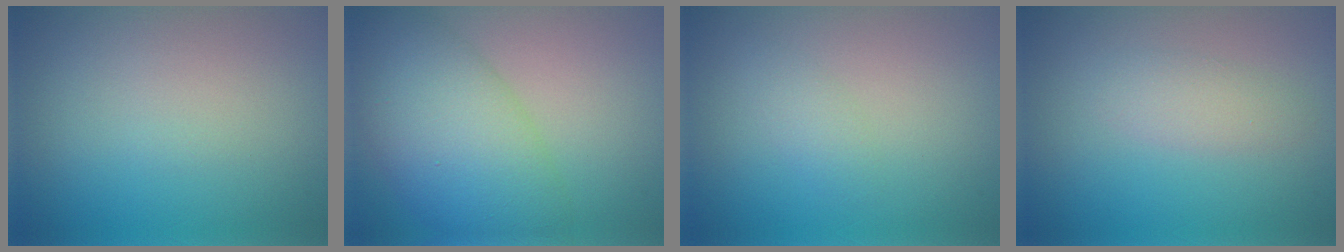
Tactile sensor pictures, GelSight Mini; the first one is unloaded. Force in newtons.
{"total": 8.0, "press": 8.0, "slide": 0.1}
{"total": 1.1, "press": 1.1, "slide": 0.0}
{"total": 1.9, "press": 1.9, "slide": 0.0}